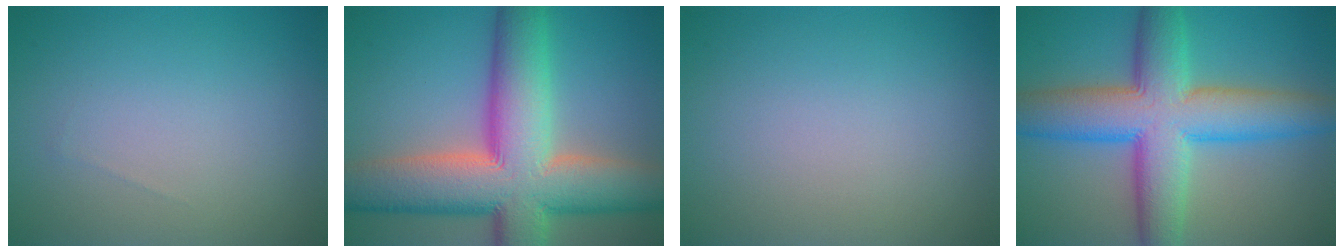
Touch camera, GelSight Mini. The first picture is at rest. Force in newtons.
{"total": 14.2, "press": 14.2, "slide": 0.9}
{"total": 0.0}
{"total": 10.8, "press": 10.8, "slide": 0.0}